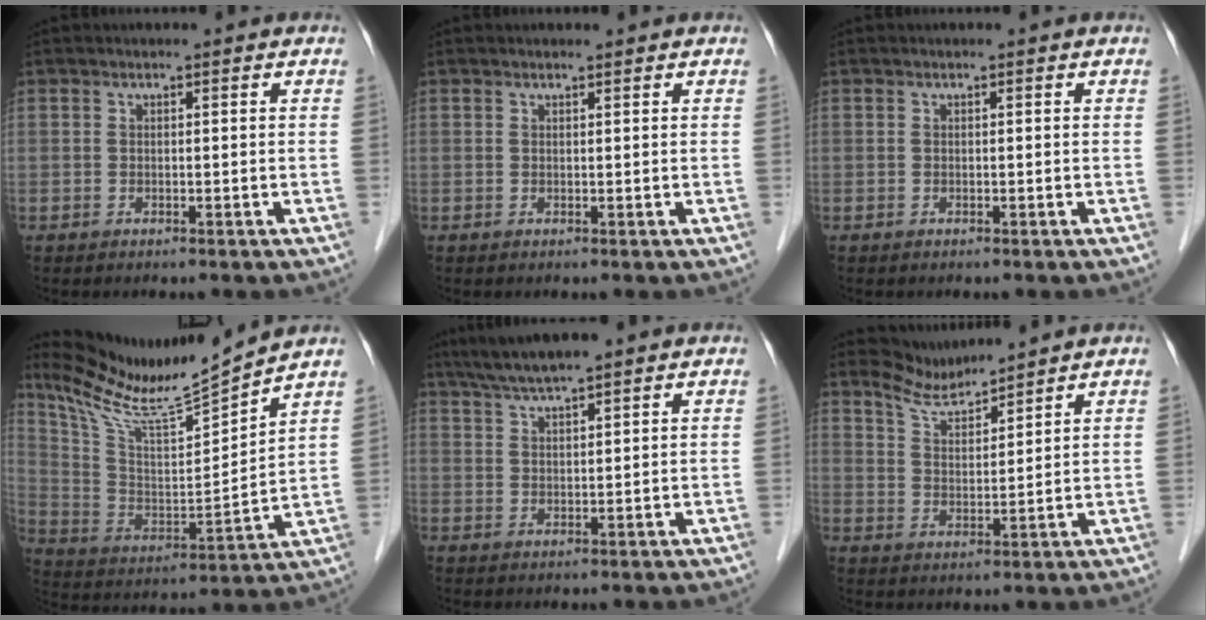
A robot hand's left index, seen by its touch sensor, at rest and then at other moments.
{"total": 0.5, "force": [0.5, 0.0, 0.1], "torque": [-0.010, -0.002, 0.008]}
{"total": 0.0}
{"total": 14.1, "force": [13.2, -1.5, 4.8], "torque": [-0.100, -0.023, 0.244]}
{"total": 6.3, "force": [5.1, 0.2, 3.6], "torque": [-0.067, 0.025, 0.094]}
{"total": 5.0, "force": [5.0, -0.1, 0.0], "torque": [-0.009, -0.002, 0.101]}